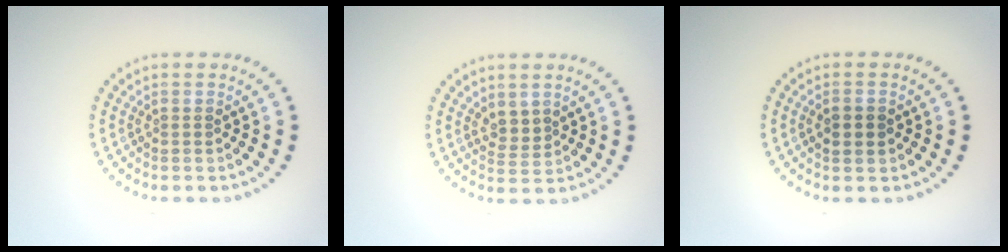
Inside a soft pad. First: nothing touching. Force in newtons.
{"total": 1.6, "press": 1.3, "slide": 0.9}
{"total": 2.4, "press": 2.4, "slide": 0.1}